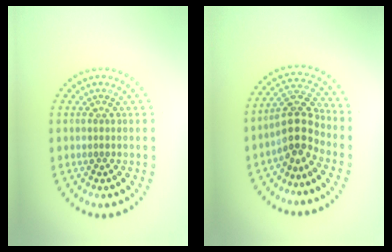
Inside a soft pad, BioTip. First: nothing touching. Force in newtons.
{"total": 3.9, "press": 3.4, "slide": 1.8}